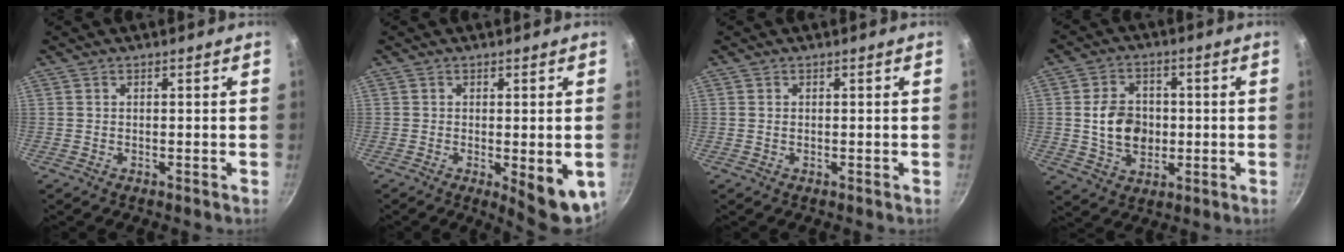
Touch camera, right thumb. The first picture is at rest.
{"total": 8.9, "force": [-1.9, 3.0, 8.2], "torque": [-0.082, -0.003, -0.016]}
{"total": 0.6, "force": [0.1, 0.4, 0.4], "torque": [-0.006, 0.002, 0.002]}
{"total": 9.9, "force": [-0.1, 7.5, 6.4], "torque": [-0.084, 0.006, 0.000]}